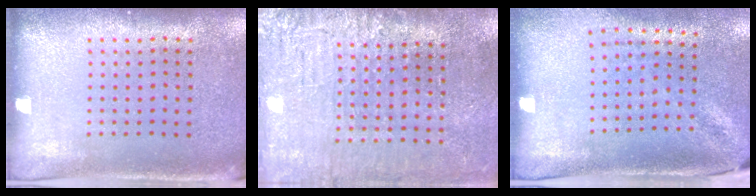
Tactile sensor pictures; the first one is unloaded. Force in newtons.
{"total": 3.6, "press": 3.4, "slide": 1.3}
{"total": 1.8, "press": 1.4, "slide": 1.2}